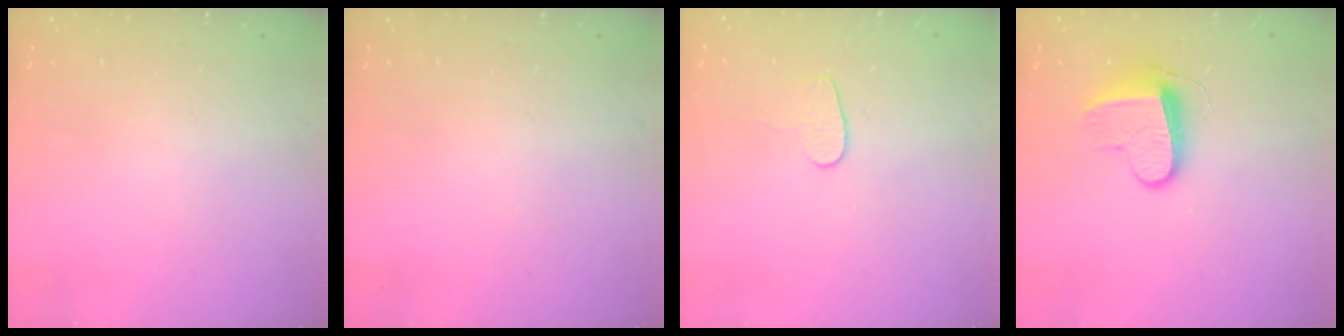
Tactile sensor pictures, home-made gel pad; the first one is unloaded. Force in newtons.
{"total": 0.0}
{"total": 5.4, "press": 5.4, "slide": 0.6}
{"total": 9.1, "press": 9.1, "slide": 0.3}